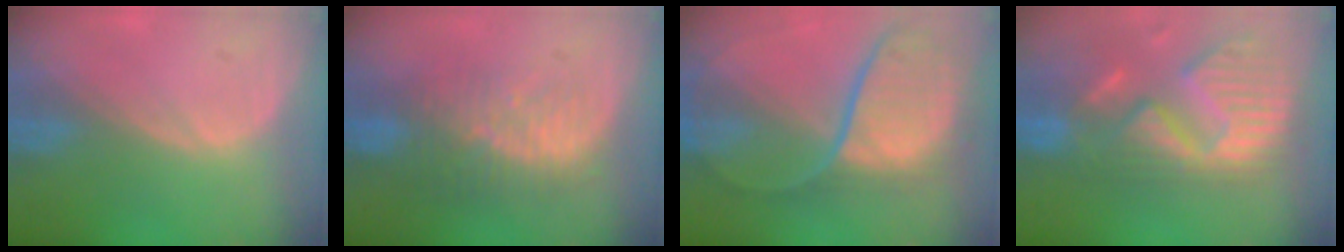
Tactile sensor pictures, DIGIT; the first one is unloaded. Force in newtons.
{"total": 9.3, "press": 8.3, "slide": 4.2}
{"total": 12.0, "press": 9.9, "slide": 6.7}
{"total": 14.1, "press": 11.7, "slide": 7.8}